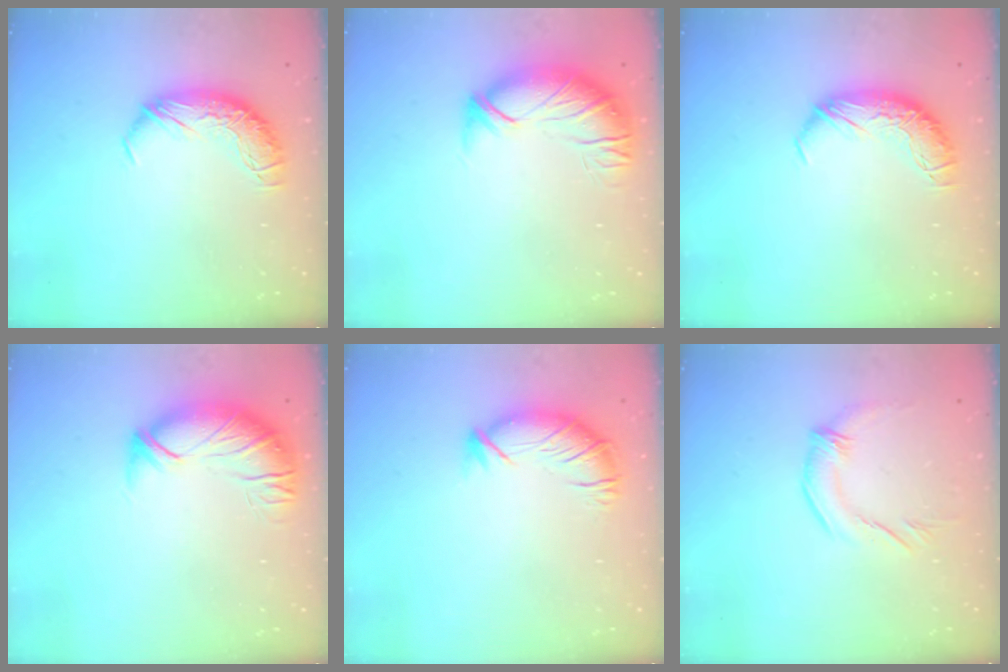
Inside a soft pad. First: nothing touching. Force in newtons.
{"total": 2.8, "press": 1.3, "slide": 2.5}
{"total": 0.0}
{"total": 2.8, "press": 1.3, "slide": 2.5}
{"total": 2.8, "press": 2.0, "slide": 2.0}
{"total": 1.1, "press": 0.9, "slide": 0.7}